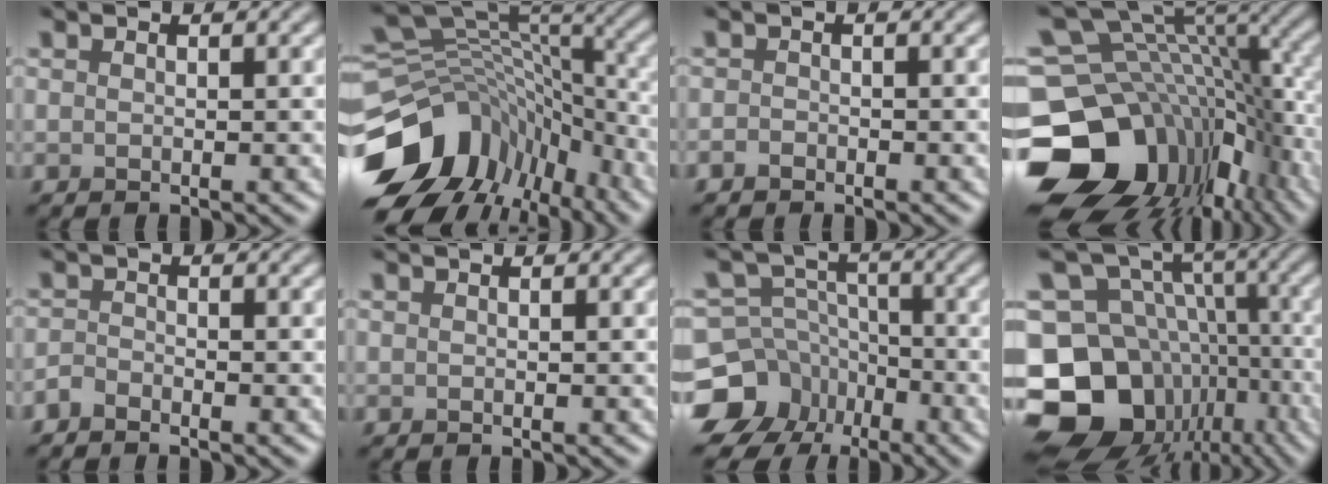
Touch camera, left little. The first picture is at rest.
{"total": 13.8, "force": [-6.0, 9.9, 7.4], "torque": [-0.153, 0.005, -0.092]}
{"total": 0.8, "force": [-0.7, 0.4, 0.2], "torque": [-0.001, -0.003, -0.013]}
{"total": 16.9, "force": [-3.8, 12.5, 10.7], "torque": [-0.232, -0.024, -0.043]}
{"total": 1.2, "force": [-1.1, 0.3, 0.3], "torque": [-0.005, -0.001, -0.027]}
{"total": 0.0}
{"total": 10.7, "force": [-6.2, 8.5, 2.1], "torque": [-0.048, -0.017, -0.122]}
{"total": 15.7, "force": [-6.0, 12.8, 6.9], "torque": [-0.163, -0.001, -0.080]}